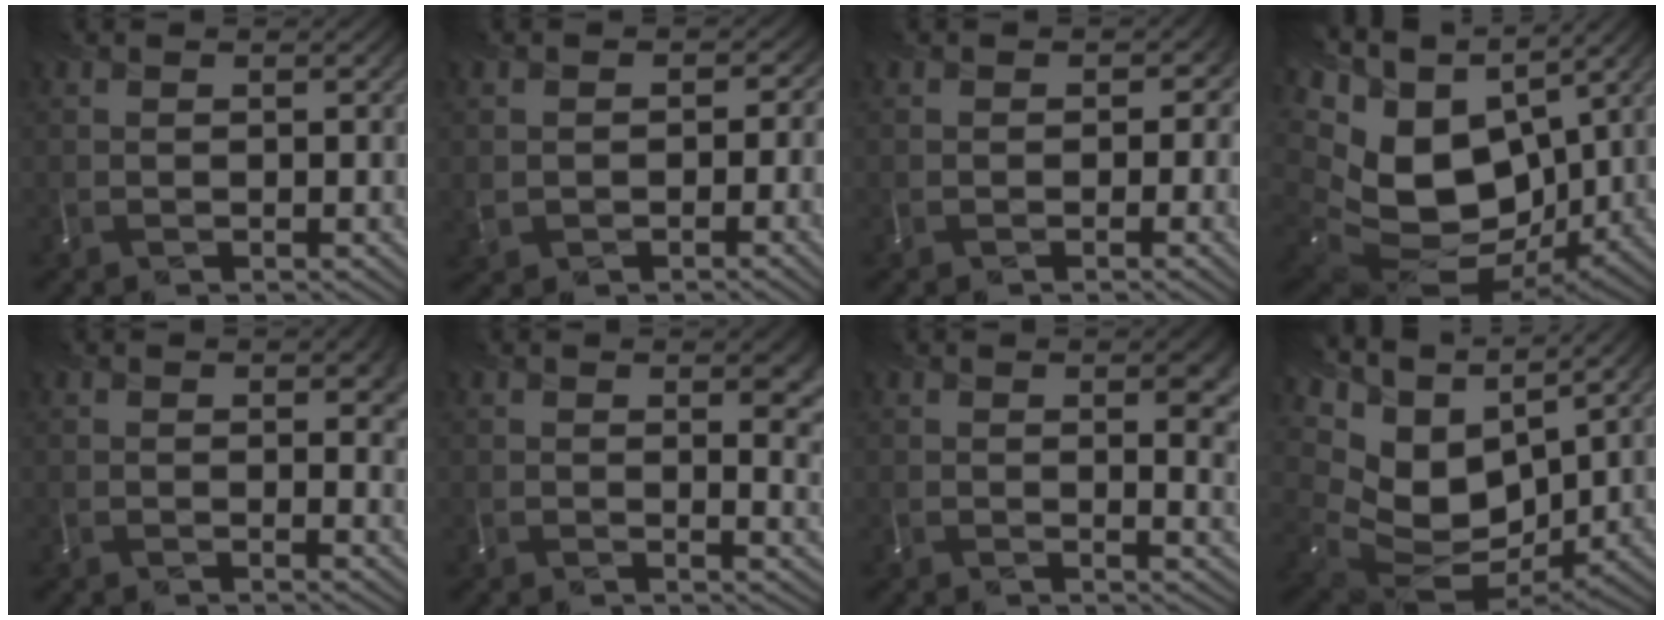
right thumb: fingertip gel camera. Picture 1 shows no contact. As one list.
[{"total": 4.4, "force": [-0.9, 4.1, 1.4], "torque": [-0.043, -0.017, -0.014]}, {"total": 3.2, "force": [-0.6, 2.8, 1.5], "torque": [-0.014, 0.000, -0.004]}, {"total": 17.8, "force": [3.7, 12.3, 12.4], "torque": [-0.293, -0.011, 0.101]}, {"total": 3.9, "force": [1.3, 1.9, 3.1], "torque": [-0.038, -0.002, 0.026]}, {"total": 6.7, "force": [2.5, 2.8, 5.6], "torque": [-0.053, 0.006, 0.035]}, {"total": 6.2, "force": [1.8, 2.5, 5.4], "torque": [-0.050, 0.005, 0.026]}, {"total": 14.3, "force": [6.2, 9.3, 8.9], "torque": [-0.229, 0.017, 0.142]}]